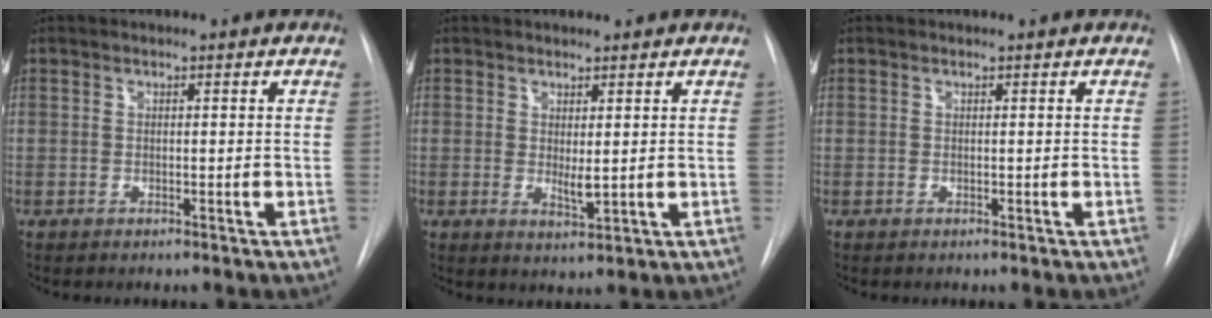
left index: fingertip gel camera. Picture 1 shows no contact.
{"total": 2.4, "force": [0.6, 0.7, 2.2], "torque": [-0.038, -0.009, 0.017]}
{"total": 0.0}